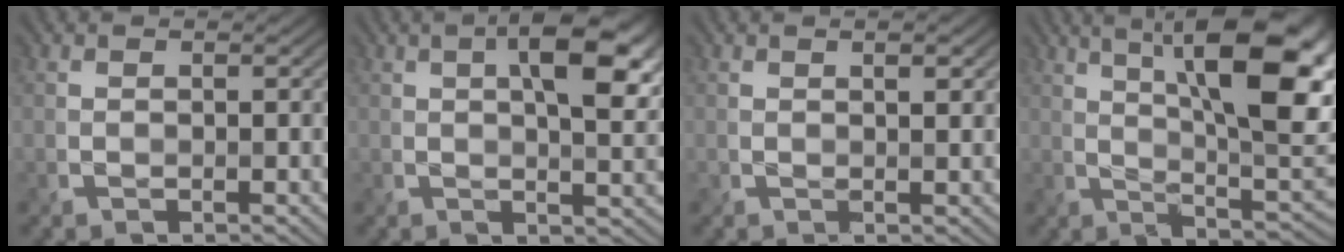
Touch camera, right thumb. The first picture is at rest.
{"total": 8.4, "force": [2.4, 3.1, 7.4], "torque": [-0.116, 0.003, 0.037]}
{"total": 1.6, "force": [0.8, 0.3, 1.3], "torque": [-0.024, 0.000, 0.016]}
{"total": 15.8, "force": [6.3, 4.6, 13.7], "torque": [-0.192, 0.009, 0.097]}